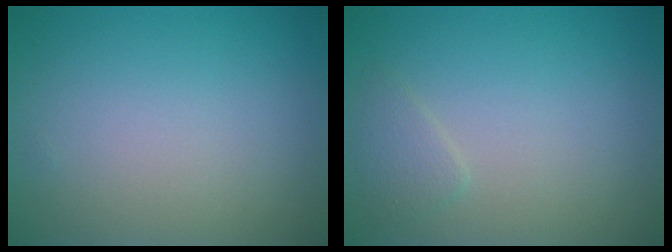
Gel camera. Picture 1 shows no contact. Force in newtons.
{"total": 1.3, "press": 1.3, "slide": 0.0}